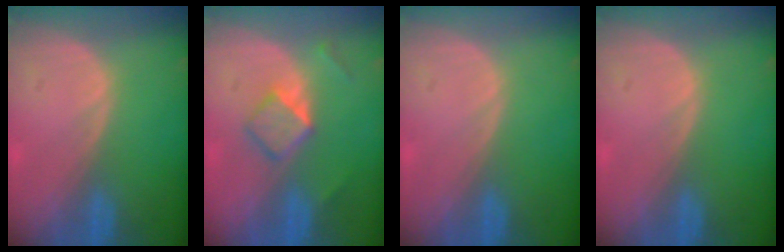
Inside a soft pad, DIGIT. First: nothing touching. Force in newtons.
{"total": 4.7, "press": 4.2, "slide": 2.1}
{"total": 0.0}
{"total": 0.0}